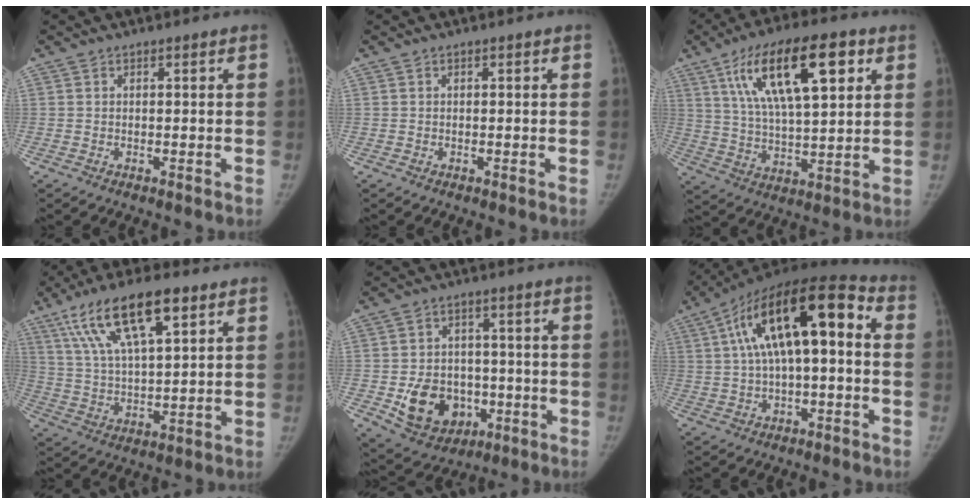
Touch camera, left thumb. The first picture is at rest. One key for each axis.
{"total": 0.0}
{"total": 19.5, "fx": 8.0, "fy": 7.2, "fz": 16.3, "tx": -0.261, "ty": -0.009, "tz": 0.139}
{"total": 16.6, "fx": 8.7, "fy": 5.5, "fz": 13.1, "tx": -0.228, "ty": -0.011, "tz": 0.160}
{"total": 12.8, "fx": -3.5, "fy": 10.1, "fz": 7.0, "tx": -0.077, "ty": 0.013, "tz": -0.041}
{"total": 18.5, "fx": 2.5, "fy": 7.1, "fz": 16.9, "tx": -0.282, "ty": 0.053, "tz": 0.034}